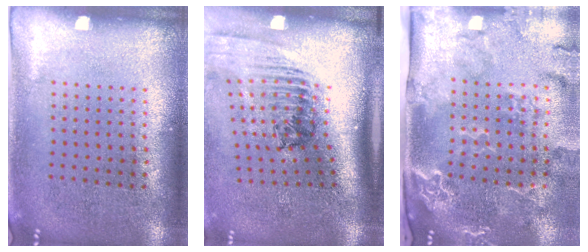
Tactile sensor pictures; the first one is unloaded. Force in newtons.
{"total": 2.5, "press": 1.8, "slide": 1.8}
{"total": 3.1, "press": 2.4, "slide": 2.0}